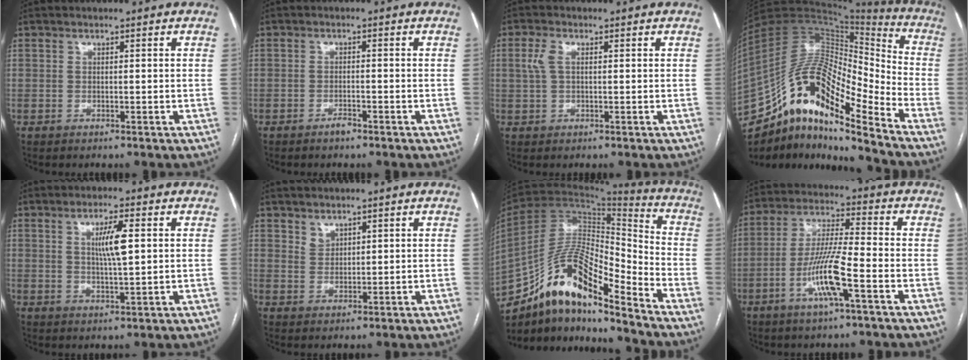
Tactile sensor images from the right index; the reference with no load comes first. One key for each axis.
{"total": 1.5, "fx": -1.2, "fy": 0.4, "fz": 0.8, "tx": -0.013, "ty": 0.001, "tz": -0.018}
{"total": 2.8, "fx": 0.6, "fy": 1.4, "fz": 2.3, "tx": -0.064, "ty": 0.016, "tz": 0.015}
{"total": 21.5, "fx": -13.6, "fy": 4.8, "fz": 16.0, "tx": -0.310, "ty": 0.028, "tz": -0.241}
{"total": 5.6, "fx": 1.3, "fy": 0.6, "fz": 5.4, "tx": -0.098, "ty": 0.000, "tz": 0.024}
{"total": 2.0, "fx": 1.6, "fy": 1.1, "fz": 0.4, "tx": -0.003, "ty": 0.000, "tz": 0.032}
{"total": 16.8, "fx": -12.2, "fy": 3.8, "fz": 10.8, "tx": -0.190, "ty": 0.038, "tz": -0.215}
{"total": 10.1, "fx": -4.0, "fy": 0.4, "fz": 9.3, "tx": -0.189, "ty": -0.001, "tz": -0.078}